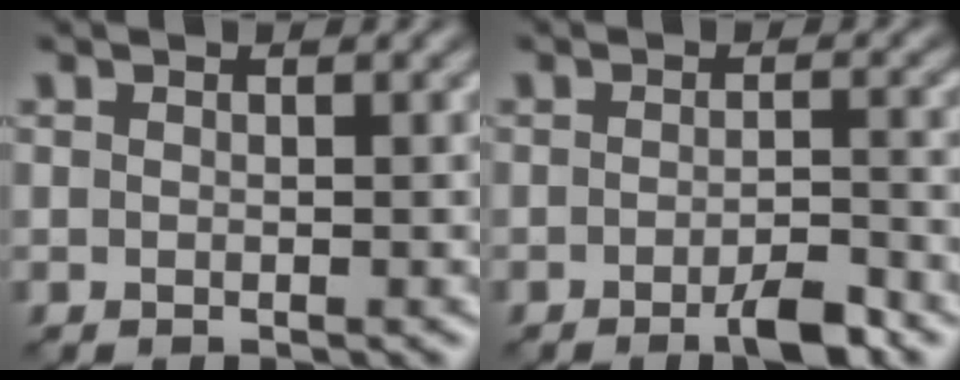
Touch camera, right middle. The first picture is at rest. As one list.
[{"total": 3.3, "force": [-1.9, 0.6, 2.6], "torque": [-0.044, 0.001, -0.038]}]